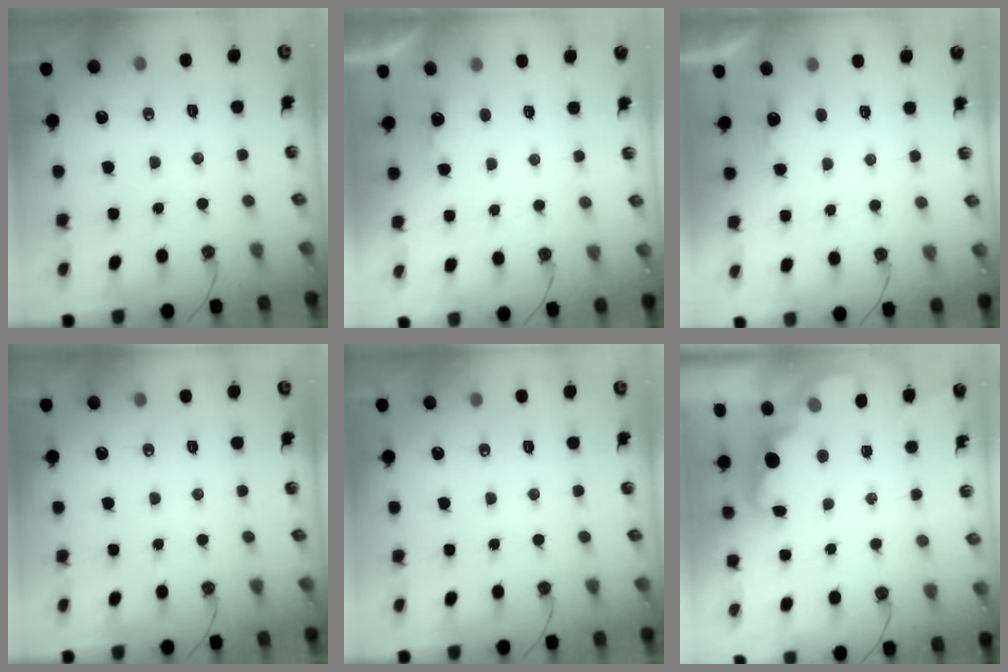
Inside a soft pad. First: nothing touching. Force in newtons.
{"total": 1.3, "press": 1.0, "slide": 0.8}
{"total": 1.3, "press": 1.0, "slide": 0.8}
{"total": 0.0}
{"total": 0.0}
{"total": 2.0, "press": 1.9, "slide": 0.5}